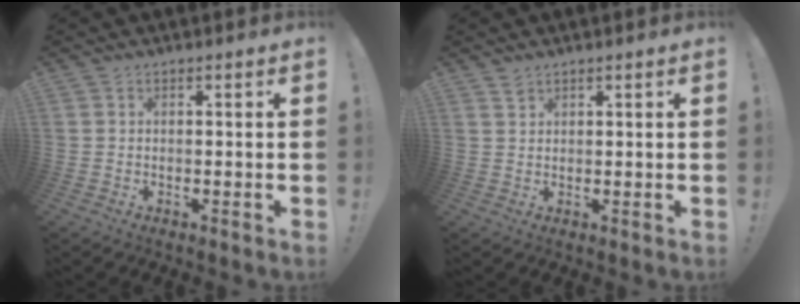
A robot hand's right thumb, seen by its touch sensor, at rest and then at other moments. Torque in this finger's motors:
{"motor_torque": [-0.18, -0.02, -0.15, 0.15, 0.02]}